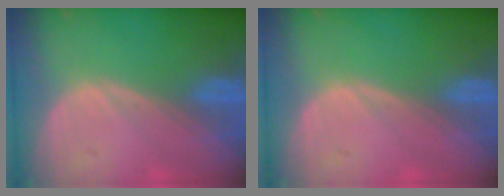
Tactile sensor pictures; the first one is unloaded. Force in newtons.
{"total": 0.0}